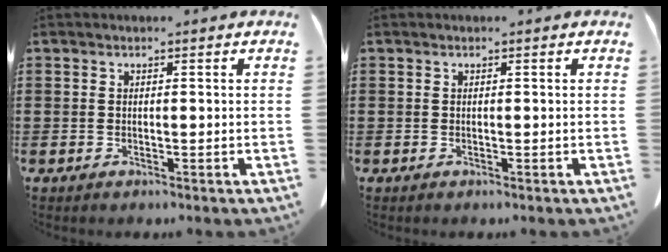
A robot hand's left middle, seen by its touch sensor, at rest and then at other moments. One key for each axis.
{"total": 0.0}